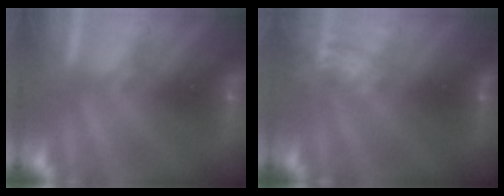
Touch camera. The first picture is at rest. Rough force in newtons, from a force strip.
{"total": 3.6}